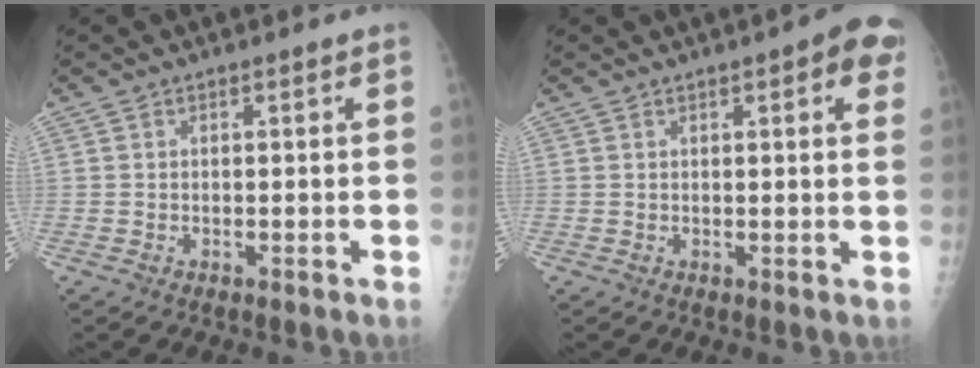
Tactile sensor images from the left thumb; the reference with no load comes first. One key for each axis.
{"total": 6.8, "fx": 3.0, "fy": 1.9, "fz": 5.8, "tx": -0.052, "ty": -0.002, "tz": 0.028}